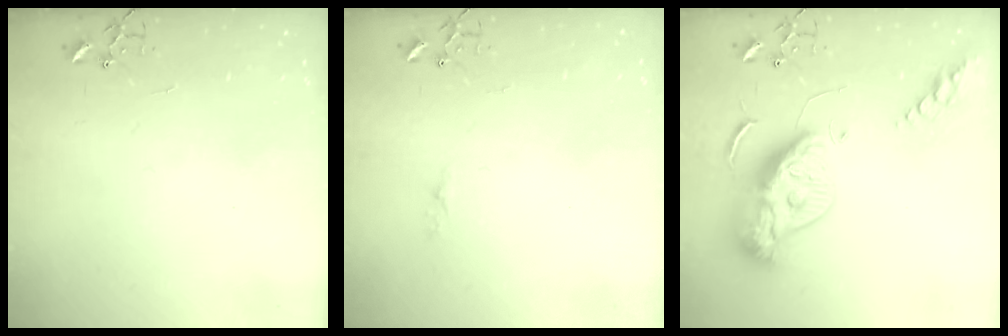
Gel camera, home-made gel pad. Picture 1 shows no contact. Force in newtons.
{"total": 3.2, "press": 3.2, "slide": 0.5}
{"total": 15.4, "press": 15.3, "slide": 1.4}